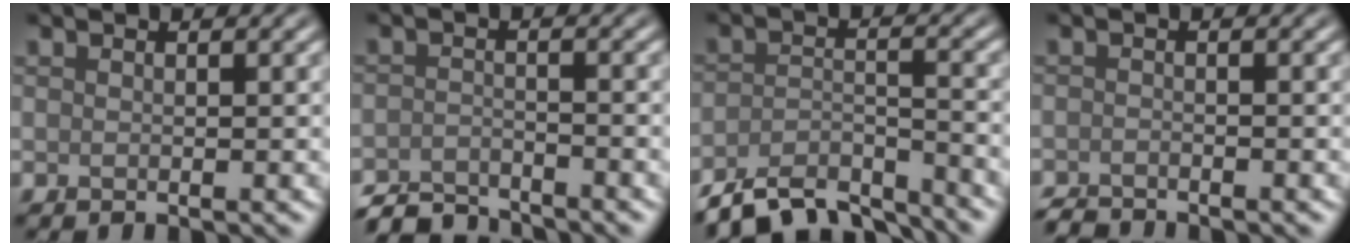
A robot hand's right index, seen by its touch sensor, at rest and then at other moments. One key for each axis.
{"total": 3.9, "fx": -3.7, "fy": 0.7, "fz": 0.9, "tx": -0.016, "ty": -0.004, "tz": -0.076}
{"total": 6.5, "fx": -5.8, "fy": 1.4, "fz": 2.5, "tx": -0.043, "ty": -0.008, "tz": -0.101}
{"total": 1.7, "fx": -1.7, "fy": 0.1, "fz": 0.2, "tx": -0.001, "ty": -0.005, "tz": -0.036}